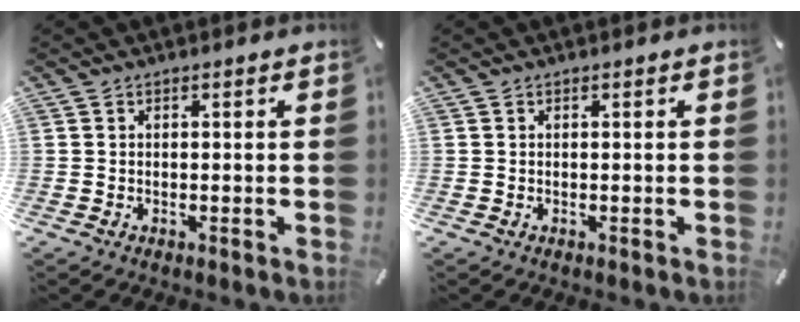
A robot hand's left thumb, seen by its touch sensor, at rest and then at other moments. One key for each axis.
{"total": 0.0}